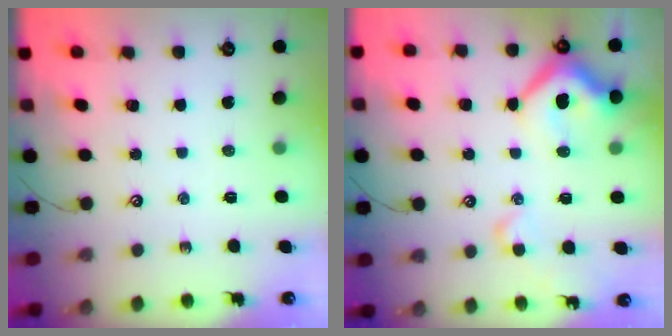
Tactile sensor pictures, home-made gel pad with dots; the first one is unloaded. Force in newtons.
{"total": 12.5, "press": 12.4, "slide": 1.8}